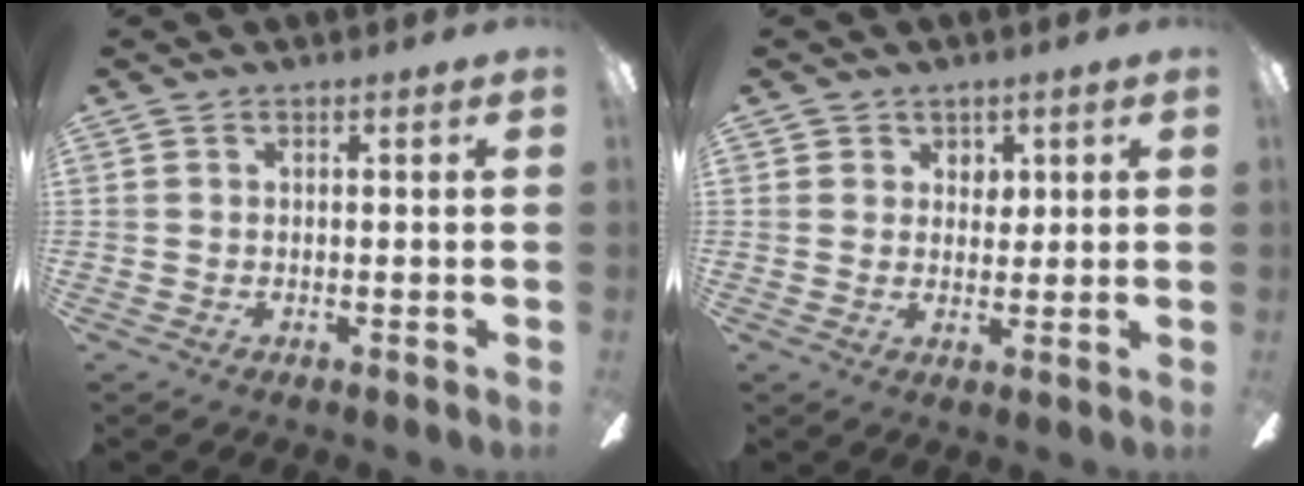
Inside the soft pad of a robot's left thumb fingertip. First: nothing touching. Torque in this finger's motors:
{"motor_torque": [-0.03, -0.18, -0.35, 0.19, 0.00]}